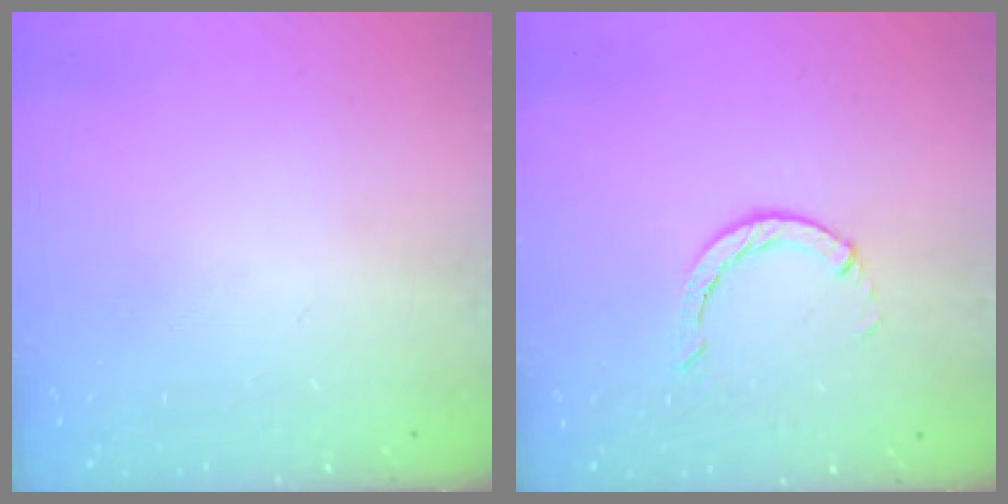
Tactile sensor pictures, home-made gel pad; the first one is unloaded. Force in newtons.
{"total": 1.0, "press": 0.9, "slide": 0.3}